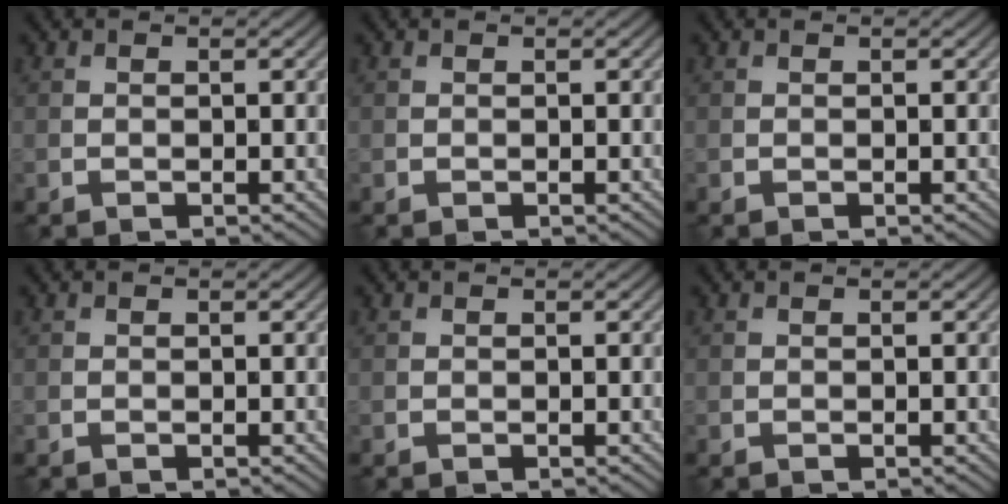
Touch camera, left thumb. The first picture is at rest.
{"total": 0.0}
{"total": 0.0}
{"total": 0.0}
{"total": 0.0}
{"total": 0.0}